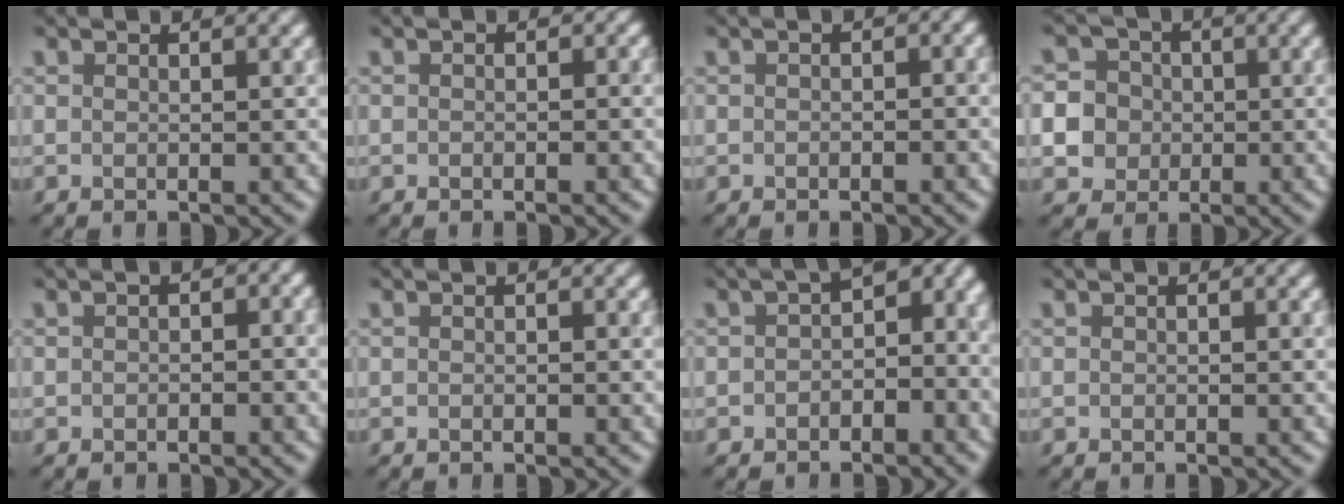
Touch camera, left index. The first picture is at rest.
{"total": 0.5, "force": [-0.2, 0.4, 0.3], "torque": [-0.005, -0.002, -0.005]}
{"total": 1.2, "force": [-0.3, 0.7, 0.9], "torque": [-0.013, 0.000, -0.005]}
{"total": 8.8, "force": [-1.4, 8.4, 2.4], "torque": [-0.064, 0.002, -0.045]}
{"total": 1.8, "force": [-0.2, 1.1, 1.4], "torque": [-0.017, 0.000, -0.005]}
{"total": 0.0}
{"total": 6.1, "force": [-1.1, 3.6, 4.9], "torque": [-0.044, 0.018, -0.032]}
{"total": 0.0}